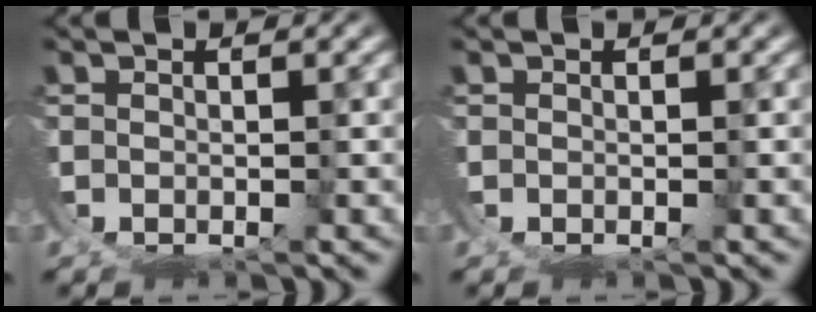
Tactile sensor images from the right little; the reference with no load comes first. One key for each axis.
{"total": 0.0}